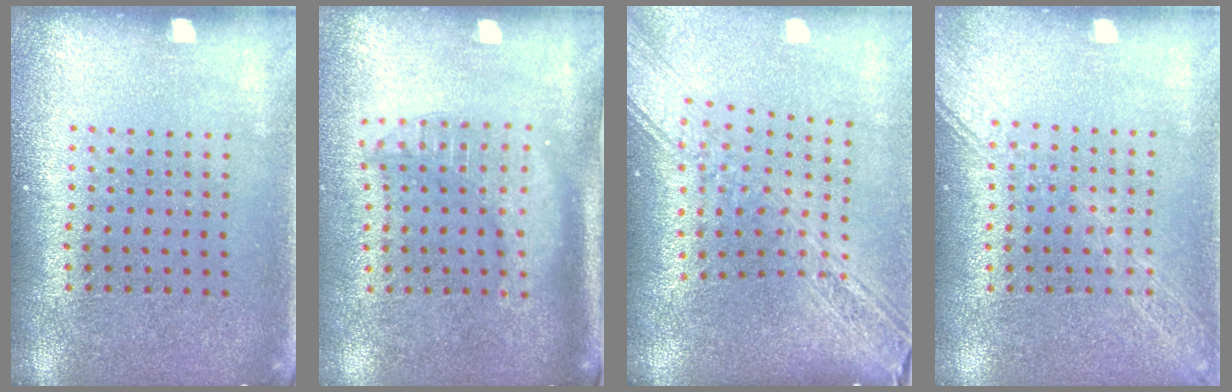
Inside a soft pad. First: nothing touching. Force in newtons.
{"total": 1.9, "press": 1.5, "slide": 1.1}
{"total": 3.1, "press": 2.3, "slide": 2.0}
{"total": 1.6, "press": 1.6, "slide": 0.4}